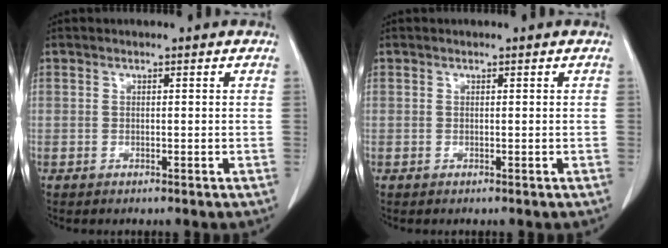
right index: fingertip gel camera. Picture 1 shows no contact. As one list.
[{"total": 0.0}]